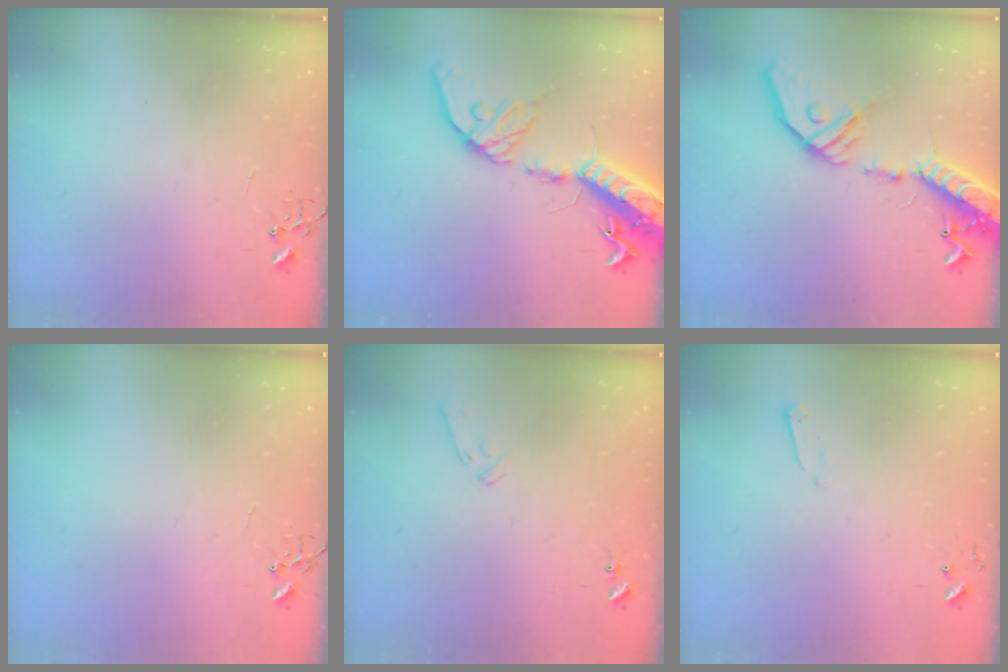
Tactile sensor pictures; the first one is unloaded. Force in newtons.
{"total": 20.9, "press": 20.4, "slide": 4.4}
{"total": 19.7, "press": 19.4, "slide": 3.9}
{"total": 0.0}
{"total": 6.7, "press": 6.7, "slide": 0.7}
{"total": 2.4, "press": 2.4, "slide": 0.4}